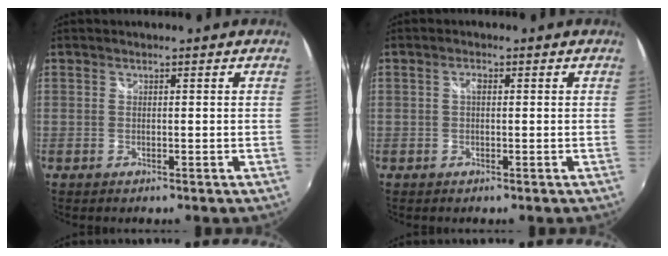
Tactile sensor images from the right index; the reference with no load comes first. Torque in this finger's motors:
{"motor_torque": [0.14, -0.05, 0.06, 0.03]}